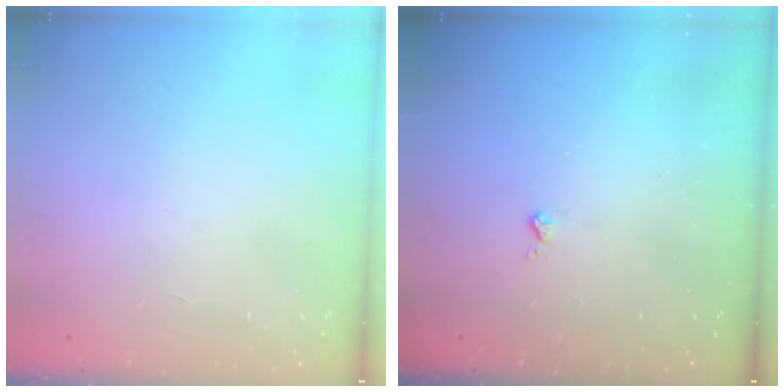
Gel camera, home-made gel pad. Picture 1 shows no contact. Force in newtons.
{"total": 2.0, "press": 2.0, "slide": 0.4}